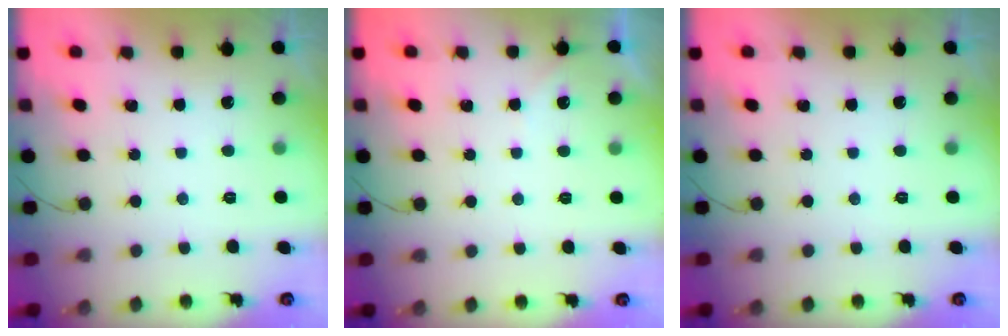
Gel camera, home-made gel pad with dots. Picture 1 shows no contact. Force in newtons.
{"total": 2.2, "press": 2.2, "slide": 0.3}
{"total": 0.0}